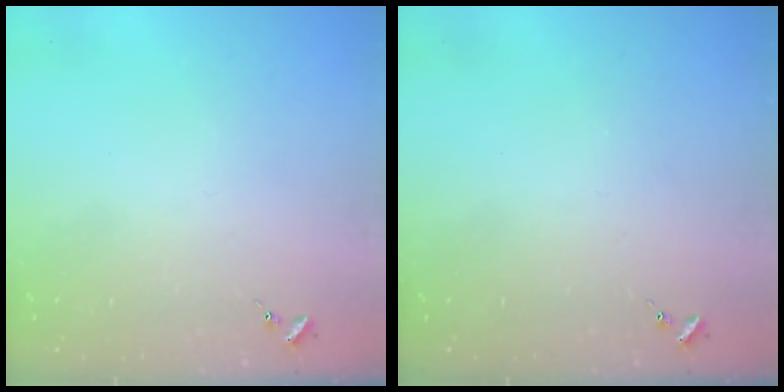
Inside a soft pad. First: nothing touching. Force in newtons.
{"total": 0.0}